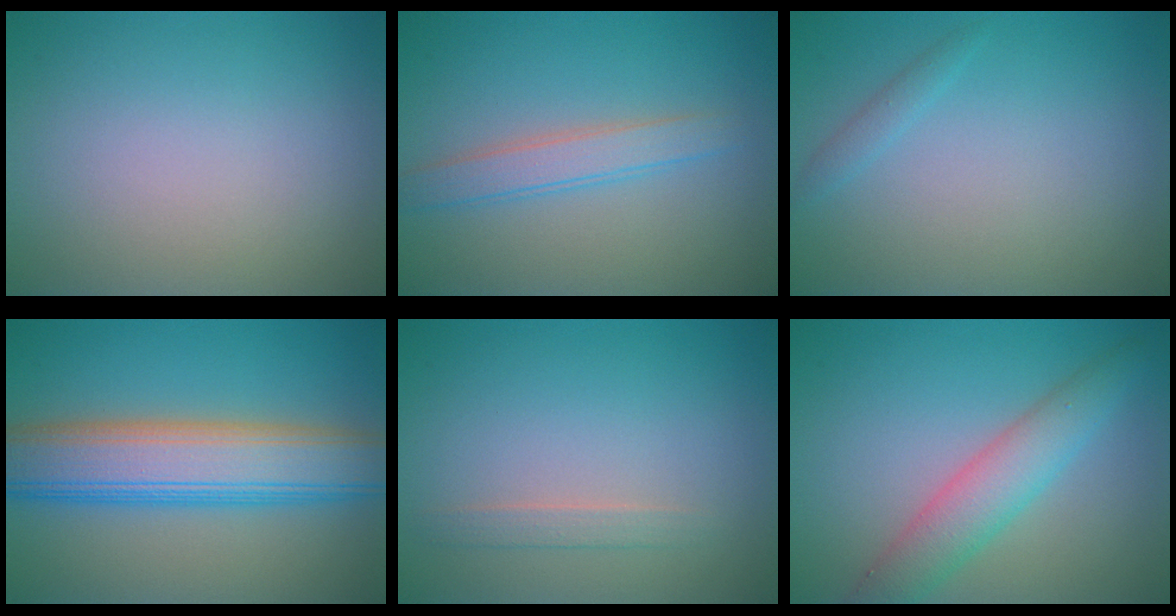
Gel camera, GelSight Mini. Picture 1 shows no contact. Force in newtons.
{"total": 2.6, "press": 2.6, "slide": 0.0}
{"total": 0.9, "press": 0.9, "slide": 0.0}
{"total": 8.9, "press": 8.9, "slide": 0.4}
{"total": 1.2, "press": 1.2, "slide": 0.1}
{"total": 4.3, "press": 4.3, "slide": 0.1}